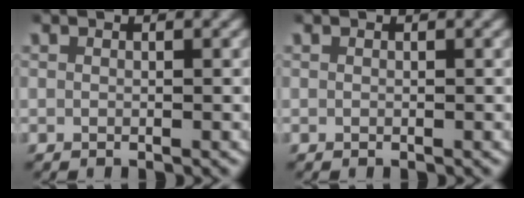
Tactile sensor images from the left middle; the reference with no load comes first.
{"total": 0.0}